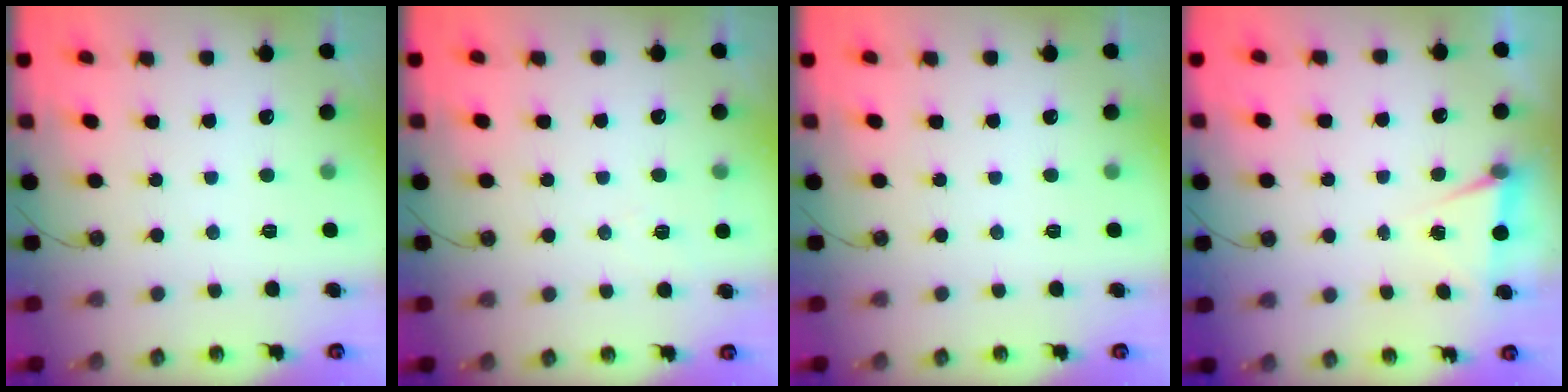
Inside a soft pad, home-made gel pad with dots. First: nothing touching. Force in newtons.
{"total": 5.8, "press": 4.8, "slide": 3.3}
{"total": 0.0}
{"total": 4.8, "press": 1.7, "slide": 4.4}